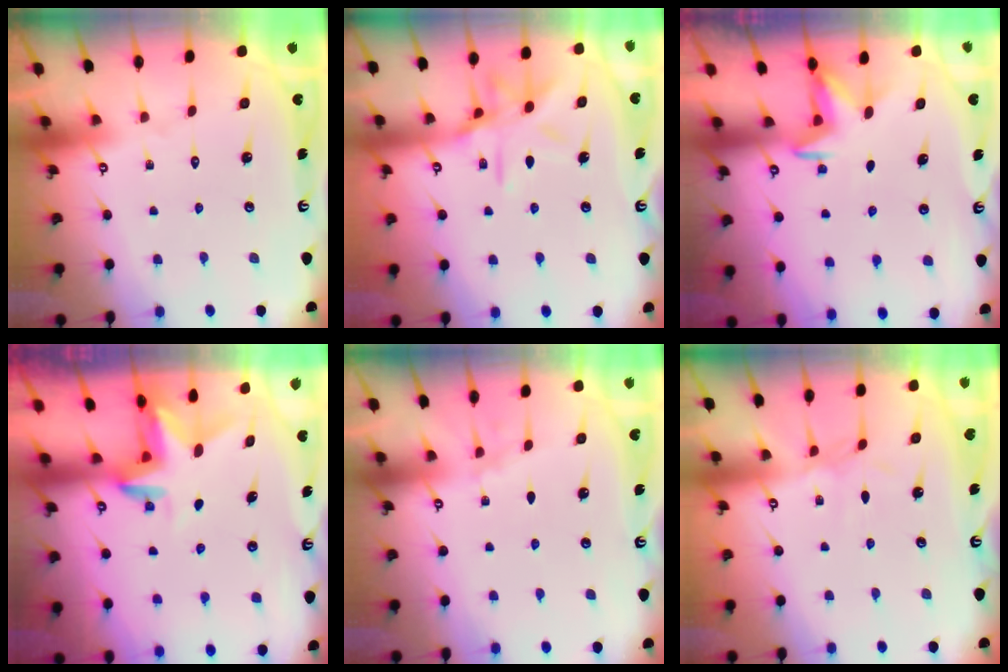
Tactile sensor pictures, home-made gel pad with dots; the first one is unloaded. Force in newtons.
{"total": 12.6, "press": 12.6, "slide": 1.0}
{"total": 3.1, "press": 3.0, "slide": 0.7}
{"total": 2.9, "press": 2.9, "slide": 0.2}
{"total": 2.2, "press": 1.4, "slide": 1.7}
{"total": 2.5, "press": 2.4, "slide": 0.6}